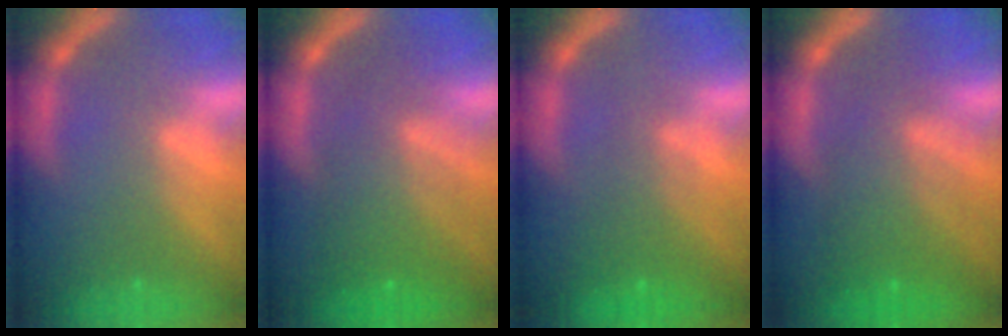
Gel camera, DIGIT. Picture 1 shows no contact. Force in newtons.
{"total": 7.5}
{"total": 3.6}
{"total": 7.1}